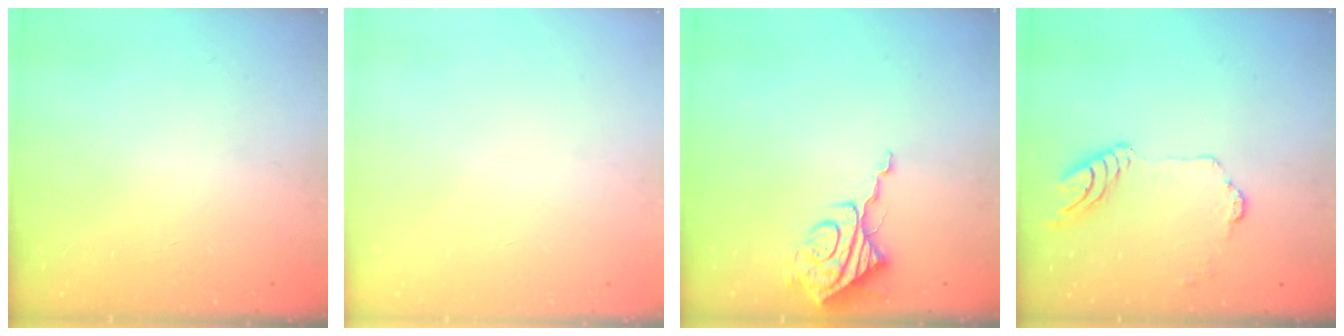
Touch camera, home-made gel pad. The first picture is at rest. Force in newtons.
{"total": 0.0}
{"total": 9.2, "press": 9.1, "slide": 0.8}
{"total": 11.5, "press": 11.5, "slide": 1.1}